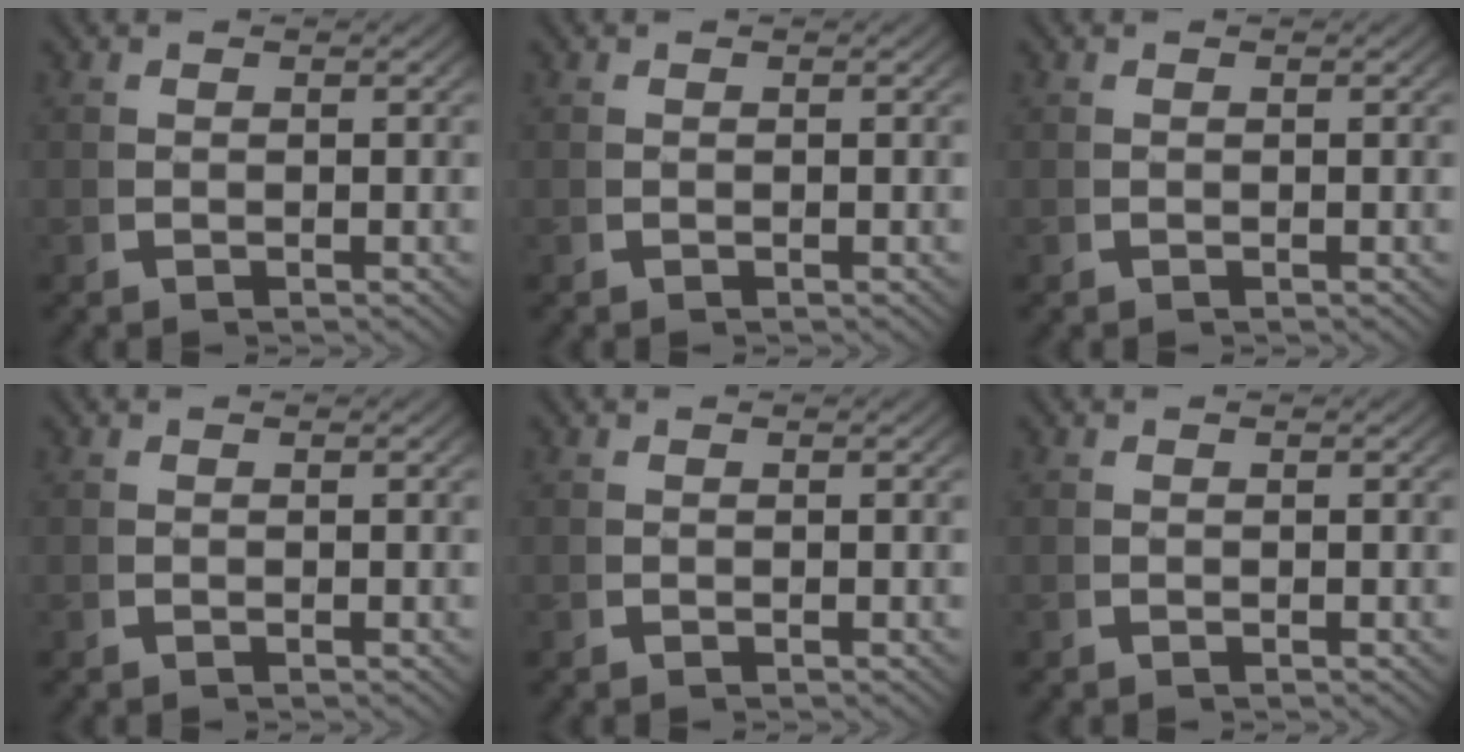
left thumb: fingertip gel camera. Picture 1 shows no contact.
{"total": 0.0}
{"total": 0.0}
{"total": 0.0}
{"total": 0.0}
{"total": 0.0}